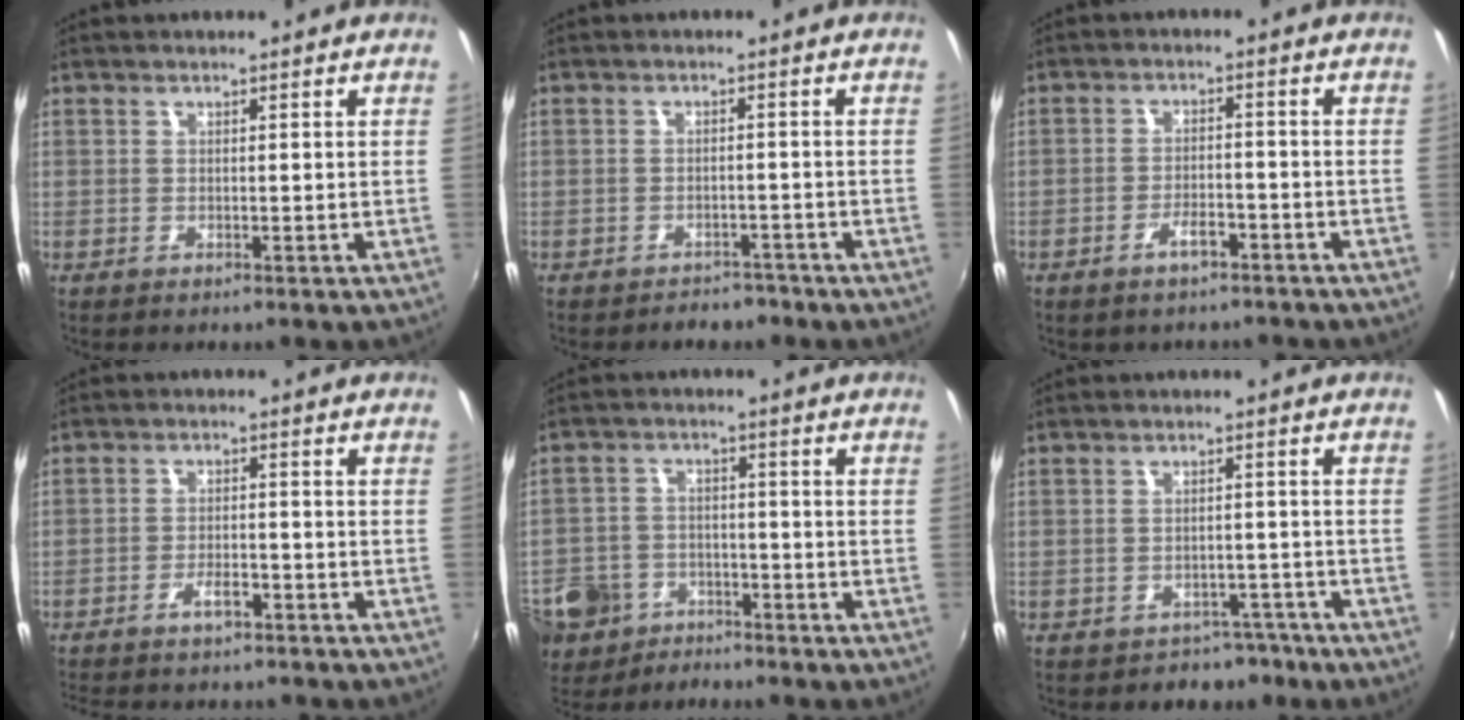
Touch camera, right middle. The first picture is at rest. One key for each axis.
{"total": 4.5, "fx": -3.9, "fy": 2.2, "fz": 0.9, "tx": -0.021, "ty": 0.001, "tz": -0.049}
{"total": 4.0, "fx": -2.9, "fy": 1.7, "fz": 2.2, "tx": -0.046, "ty": 0.004, "tz": -0.039}
{"total": 5.8, "fx": -4.7, "fy": 1.9, "fz": 2.8, "tx": -0.068, "ty": 0.004, "tz": -0.075}
{"total": 13.6, "fx": -8.7, "fy": 9.1, "fz": 5.1, "tx": -0.152, "ty": -0.003, "tz": -0.146}
{"total": 5.1, "fx": -3.9, "fy": 3.3, "fz": 0.4, "tx": -0.006, "ty": 0.021, "tz": -0.045}